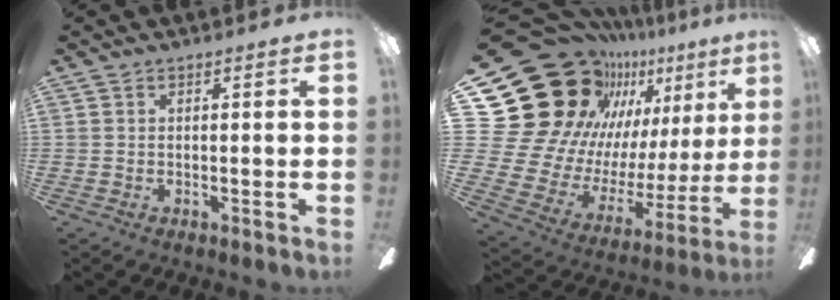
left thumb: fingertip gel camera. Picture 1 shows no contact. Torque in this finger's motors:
{"motor_torque": [2.10, 2.91, 1.14, -1.62, 0.03]}